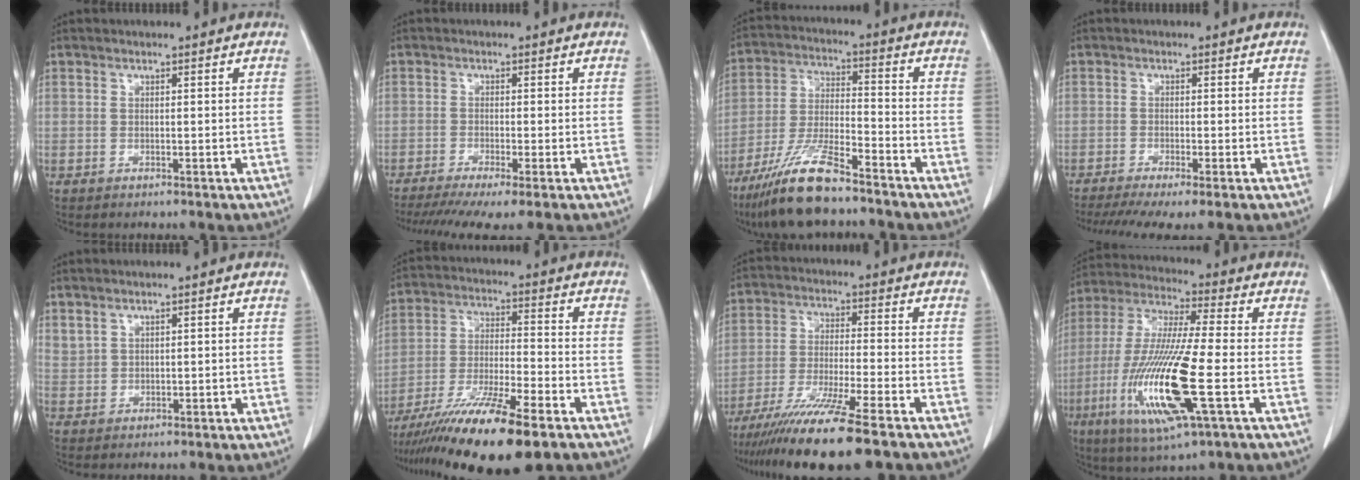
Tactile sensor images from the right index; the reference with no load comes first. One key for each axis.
{"total": 8.8, "fx": -6.4, "fy": 0.7, "fz": 6.0, "tx": -0.093, "ty": -0.014, "tz": -0.106}
{"total": 12.0, "fx": -9.3, "fy": 1.5, "fz": 7.5, "tx": -0.152, "ty": -0.023, "tz": -0.175}
{"total": 7.7, "fx": -5.7, "fy": 0.7, "fz": 5.1, "tx": -0.081, "ty": -0.012, "tz": -0.095}
{"total": 2.2, "fx": 1.9, "fy": 1.0, "fz": 0.7, "tx": -0.016, "ty": 0.006, "tz": 0.046}
{"total": 15.9, "fx": -10.9, "fy": 1.1, "fz": 11.5, "tx": -0.206, "ty": -0.040, "tz": -0.192}
{"total": 14.5, "fx": -11.1, "fy": -0.7, "fz": 9.3, "tx": -0.175, "ty": -0.048, "tz": -0.188}
{"total": 18.1, "fx": -4.9, "fy": 1.5, "fz": 17.4, "tx": -0.366, "ty": -0.024, "tz": -0.089}